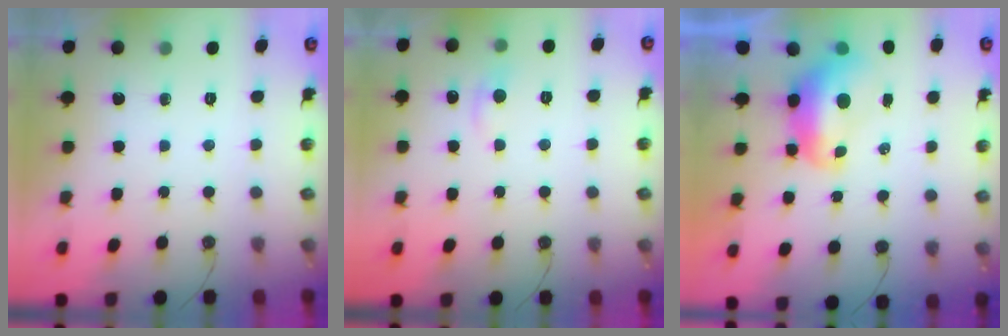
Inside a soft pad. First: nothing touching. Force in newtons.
{"total": 1.7, "press": 1.4, "slide": 0.9}
{"total": 2.2, "press": 2.1, "slide": 0.8}